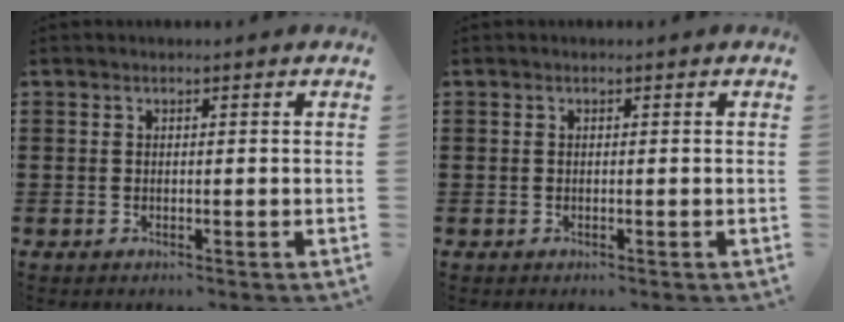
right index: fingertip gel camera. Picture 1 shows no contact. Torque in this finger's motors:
{"motor_torque": [0.17, 0.41, 0.00, 0.02]}